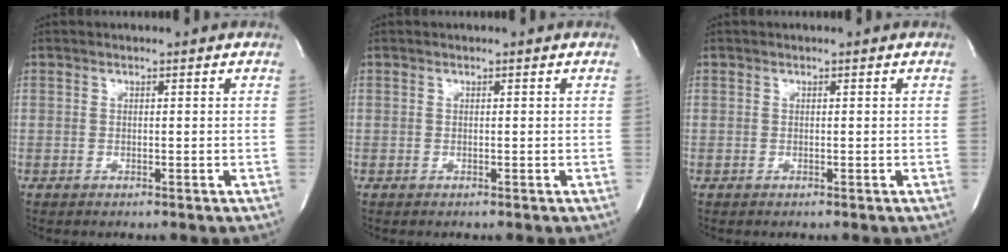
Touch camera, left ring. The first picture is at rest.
{"total": 0.0}
{"total": 0.0}